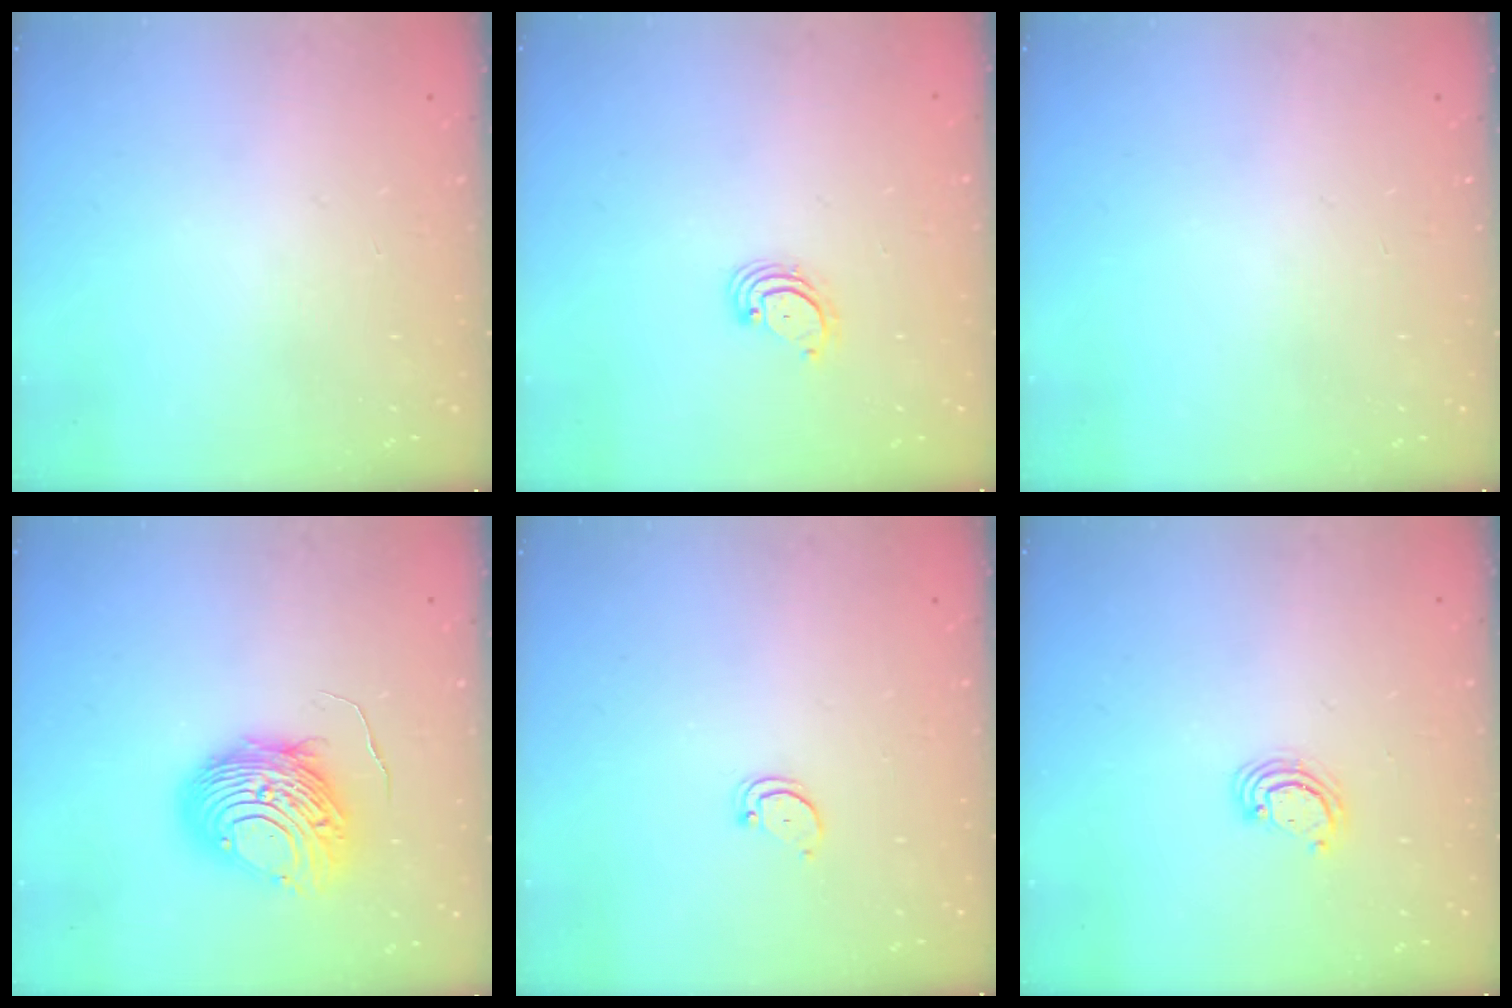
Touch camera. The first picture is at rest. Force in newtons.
{"total": 3.1, "press": 3.1, "slide": 0.3}
{"total": 0.0}
{"total": 11.8, "press": 11.7, "slide": 1.0}
{"total": 2.7, "press": 2.7, "slide": 0.2}
{"total": 3.2, "press": 3.1, "slide": 0.3}